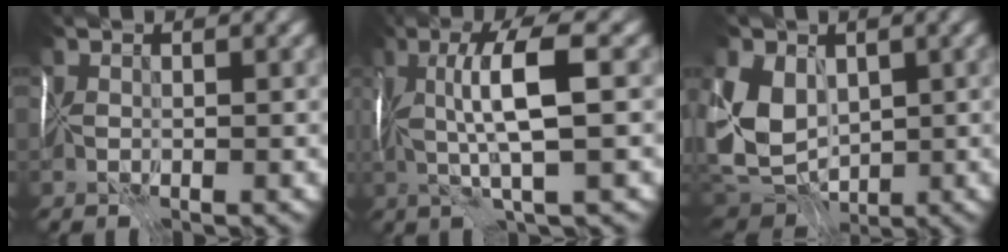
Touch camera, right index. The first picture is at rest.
{"total": 5.1, "force": [0.3, -0.4, 5.0], "torque": [-0.078, -0.001, 0.006]}
{"total": 6.6, "force": [0.0, 4.8, 4.5], "torque": [-0.102, -0.013, -0.006]}